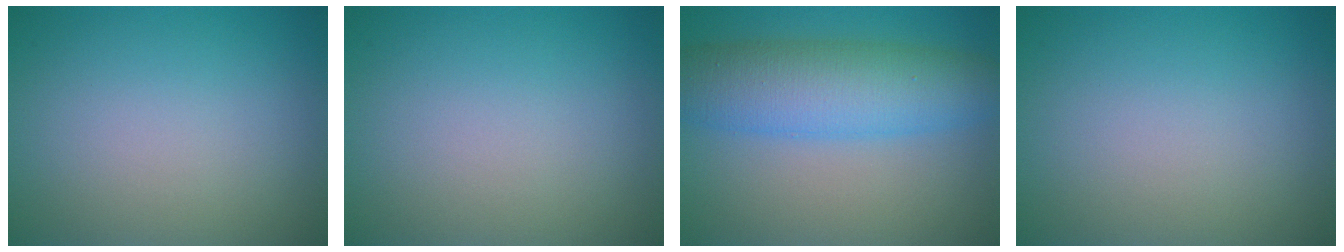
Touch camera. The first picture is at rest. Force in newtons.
{"total": 0.0}
{"total": 7.7, "press": 7.7, "slide": 0.1}
{"total": 0.0}